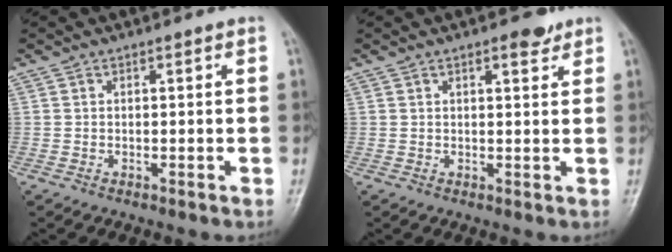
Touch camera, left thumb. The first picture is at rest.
{"total": 3.0, "force": [1.9, 1.1, 2.0], "torque": [-0.022, -0.008, 0.024]}